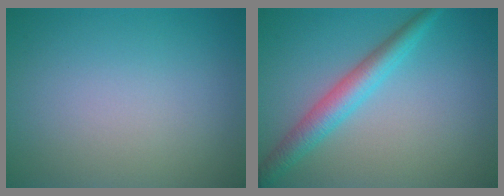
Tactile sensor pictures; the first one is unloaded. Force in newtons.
{"total": 3.7, "press": 3.7, "slide": 0.1}